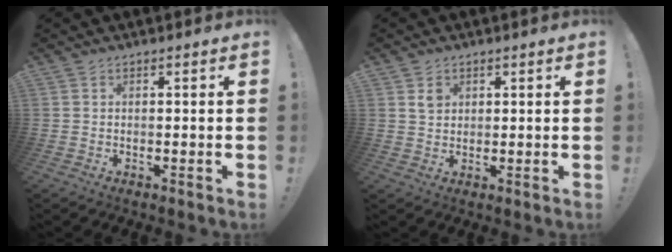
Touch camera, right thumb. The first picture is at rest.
{"total": 3.0, "force": [1.7, 2.4, 0.8], "torque": [0.002, -0.008, 0.028]}